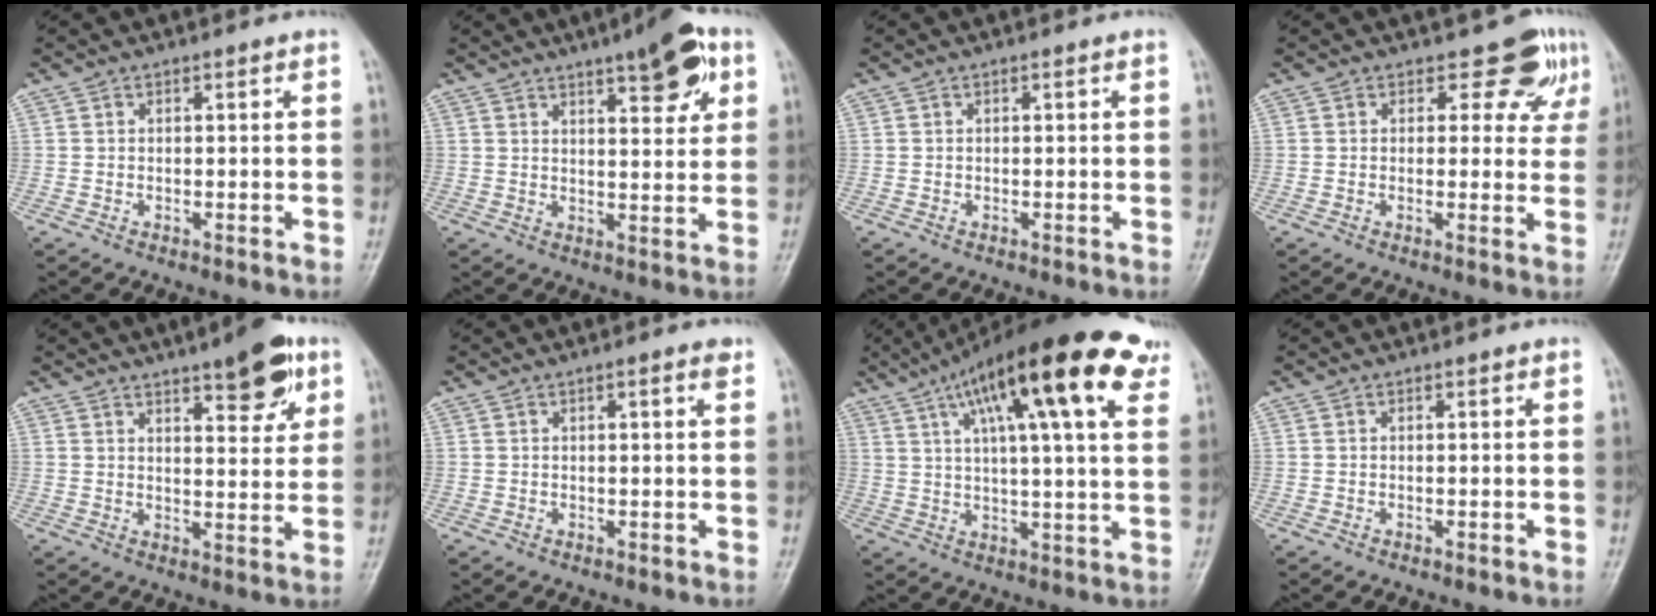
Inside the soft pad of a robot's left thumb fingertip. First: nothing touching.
{"total": 10.4, "force": [5.4, 3.4, 8.2], "torque": [-0.086, -0.020, 0.071]}
{"total": 0.0}
{"total": 5.5, "force": [3.7, 3.6, 1.9], "torque": [0.011, -0.023, 0.033]}
{"total": 10.0, "force": [5.9, 3.4, 7.3], "torque": [-0.074, -0.028, 0.080]}
{"total": 1.7, "force": [0.9, 0.2, 1.5], "torque": [-0.022, -0.001, 0.011]}
{"total": 22.0, "force": [11.5, 4.7, 18.1], "torque": [-0.271, -0.005, 0.172]}
{"total": 0.0}